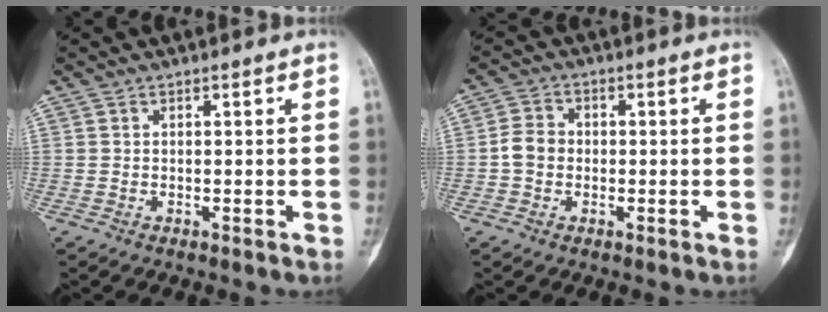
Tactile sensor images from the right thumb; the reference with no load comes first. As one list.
[{"total": 4.2, "force": [-0.6, 3.5, 2.2], "torque": [-0.033, 0.012, -0.017]}]